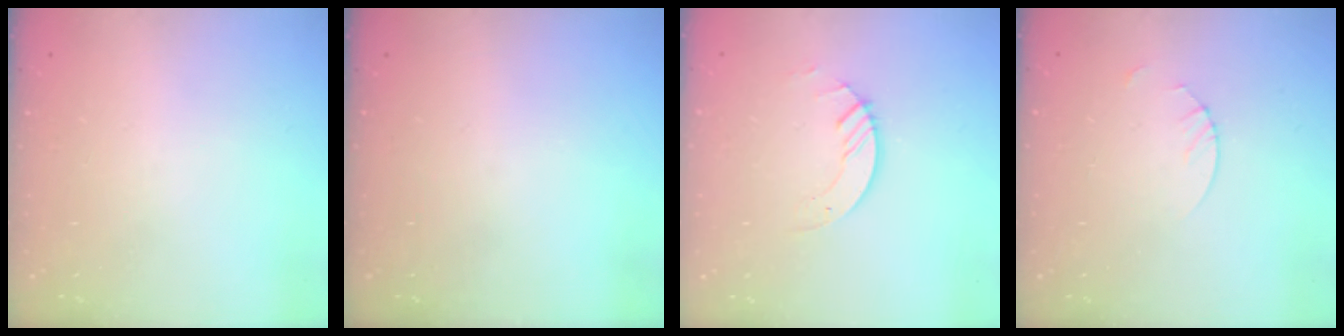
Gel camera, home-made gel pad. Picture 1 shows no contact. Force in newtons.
{"total": 0.0}
{"total": 2.8, "press": 2.8, "slide": 0.3}
{"total": 1.9, "press": 1.9, "slide": 0.2}